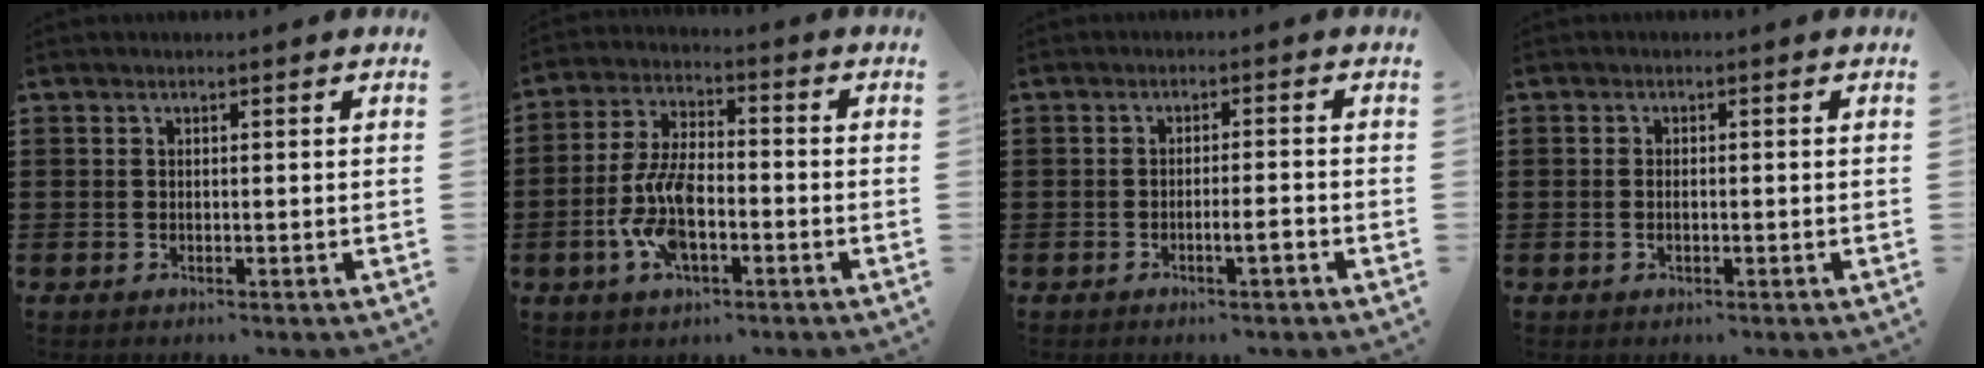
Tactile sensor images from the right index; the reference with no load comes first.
{"total": 9.5, "force": [-2.7, 4.5, 7.9], "torque": [-0.181, 0.000, -0.054]}
{"total": 2.6, "force": [-1.3, 0.2, 2.3], "torque": [-0.039, 0.001, -0.024]}
{"total": 1.2, "force": [-0.2, 0.5, 1.1], "torque": [-0.022, 0.001, -0.004]}